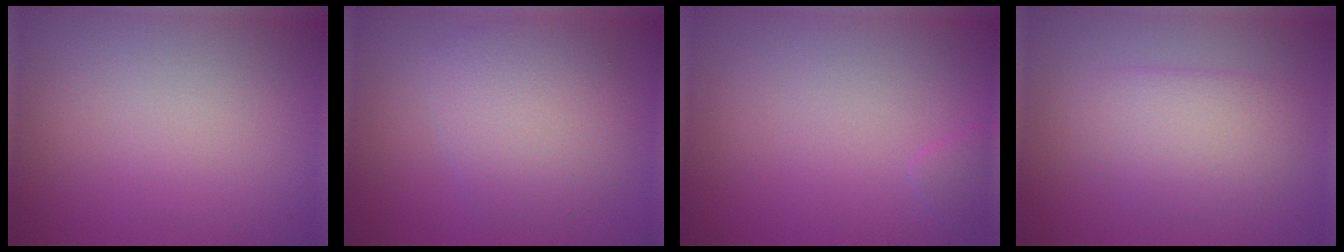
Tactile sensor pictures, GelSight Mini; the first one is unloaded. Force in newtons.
{"total": 4.7, "press": 4.7, "slide": 0.1}
{"total": 0.7, "press": 0.7, "slide": 0.0}
{"total": 3.5, "press": 3.5, "slide": 0.3}